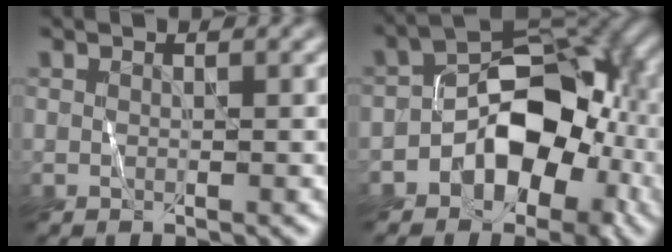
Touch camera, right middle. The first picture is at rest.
{"total": 8.6, "force": [-3.0, 5.6, 5.7], "torque": [-0.069, 0.021, -0.058]}